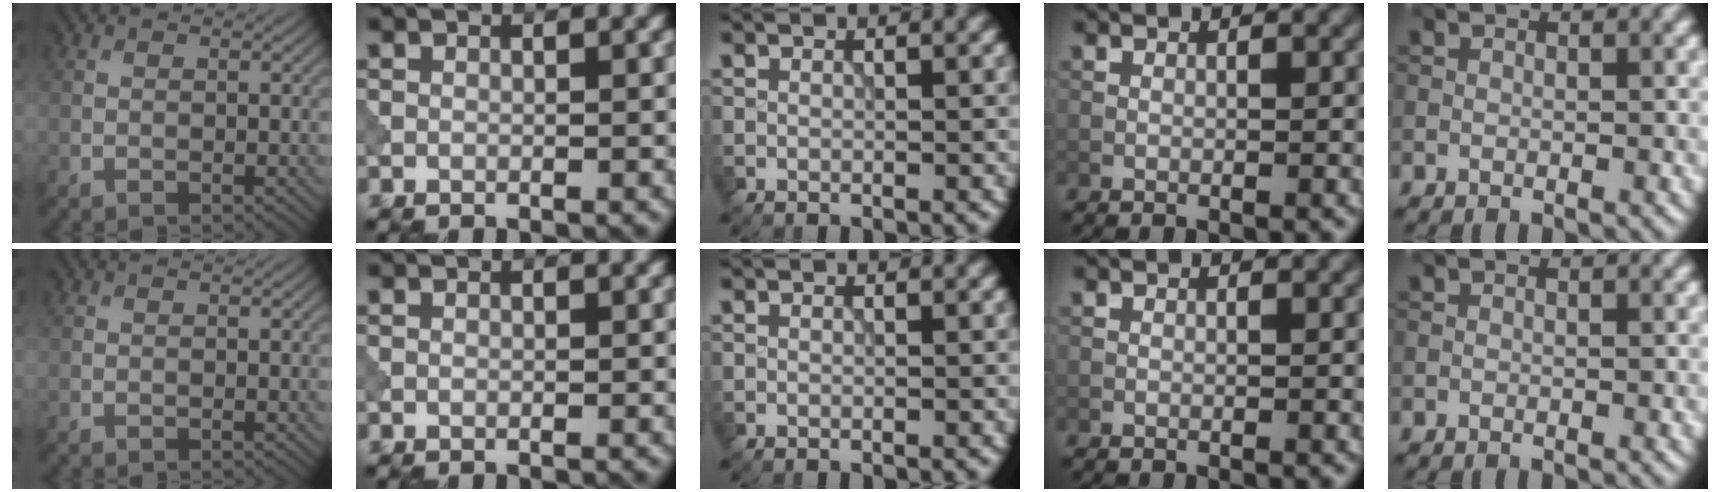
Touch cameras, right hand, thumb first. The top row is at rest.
{}